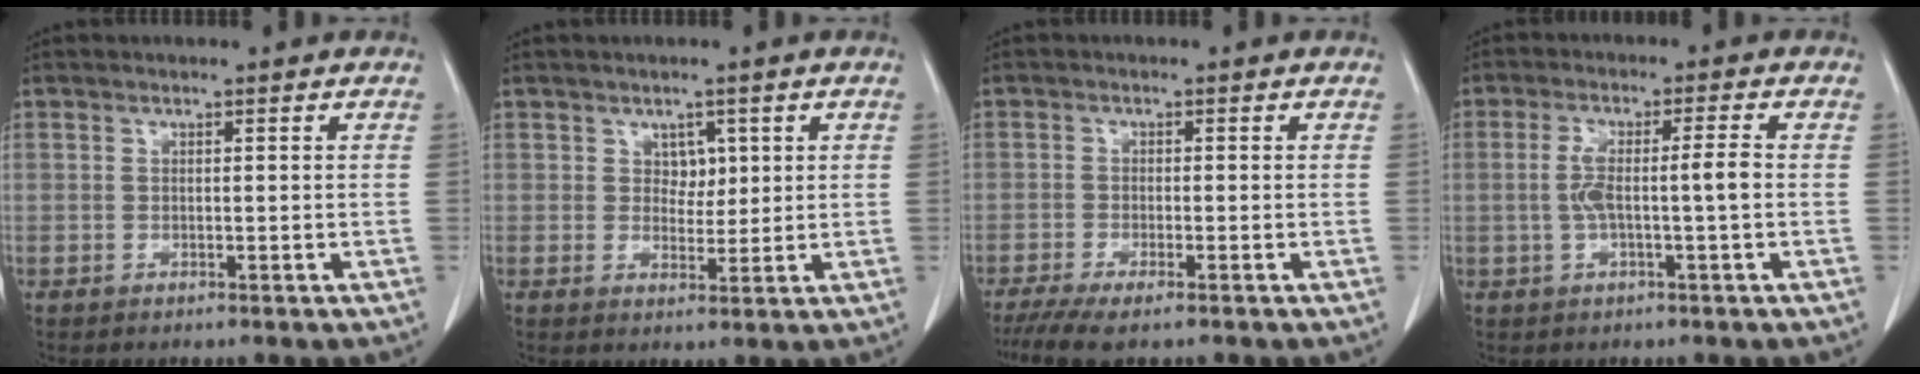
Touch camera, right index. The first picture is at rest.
{"total": 2.8, "force": [1.1, 2.0, 1.6], "torque": [-0.018, -0.001, 0.018]}
{"total": 6.2, "force": [-4.6, 1.0, 4.0], "torque": [-0.066, -0.015, -0.077]}
{"total": 5.5, "force": [-0.5, 0.2, 5.5], "torque": [-0.112, 0.015, -0.007]}